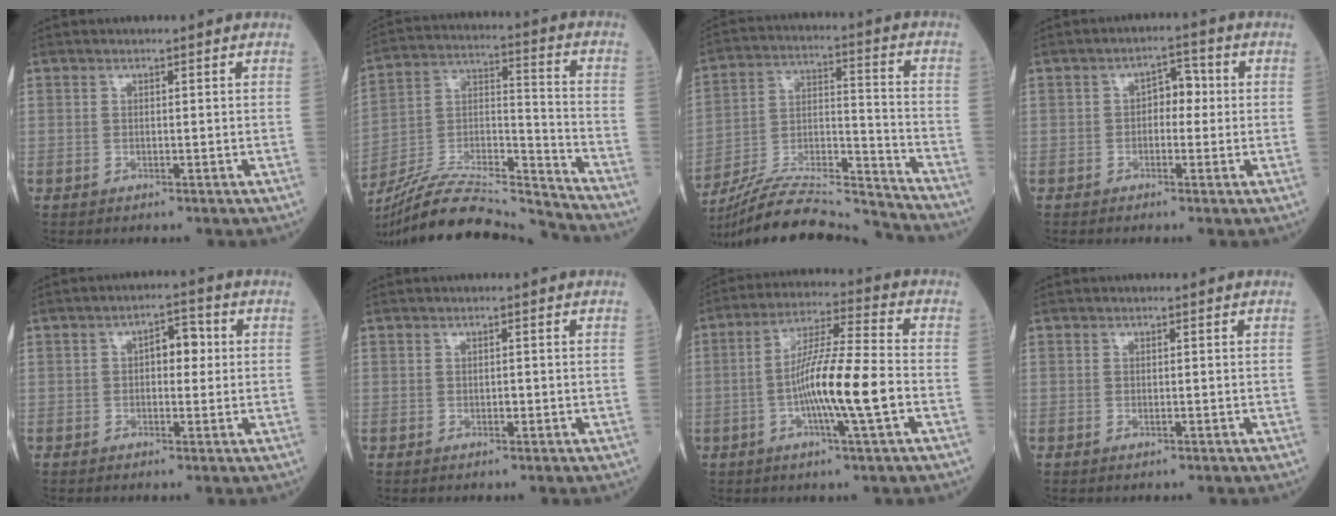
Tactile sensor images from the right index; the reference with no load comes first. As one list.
[{"total": 20.7, "force": [-19.8, 0.6, 6.1], "torque": [-0.133, 0.013, -0.338]}, {"total": 20.3, "force": [-19.5, 0.4, 5.8], "torque": [-0.132, 0.008, -0.323]}, {"total": 3.7, "force": [0.0, 2.2, 3.0], "torque": [-0.038, 0.017, -0.005]}, {"total": 4.4, "force": [0.5, 2.2, 3.7], "torque": [-0.053, 0.018, 0.006]}, {"total": 0.7, "force": [-0.2, 0.3, 0.6], "torque": [-0.008, 0.001, -0.004]}, {"total": 11.8, "force": [-2.8, 0.0, 11.4], "torque": [-0.209, 0.001, -0.058]}, {"total": 0.6, "force": [-0.2, 0.2, 0.5], "torque": [-0.012, -0.002, -0.003]}]